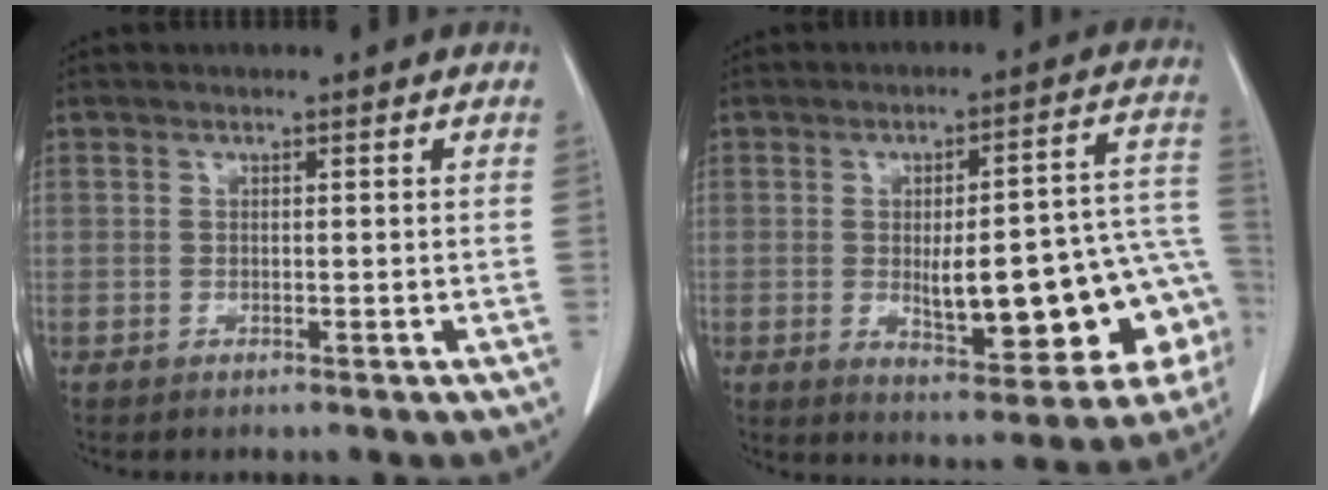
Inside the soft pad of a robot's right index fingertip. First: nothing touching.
{"total": 19.5, "force": [-3.5, 5.6, 18.3], "torque": [-0.169, 0.039, -0.021]}